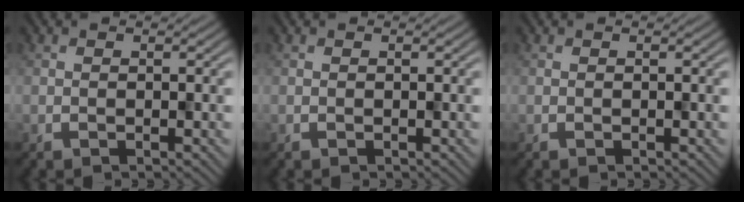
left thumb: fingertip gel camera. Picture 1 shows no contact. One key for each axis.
{"total": 0.0}
{"total": 0.0}